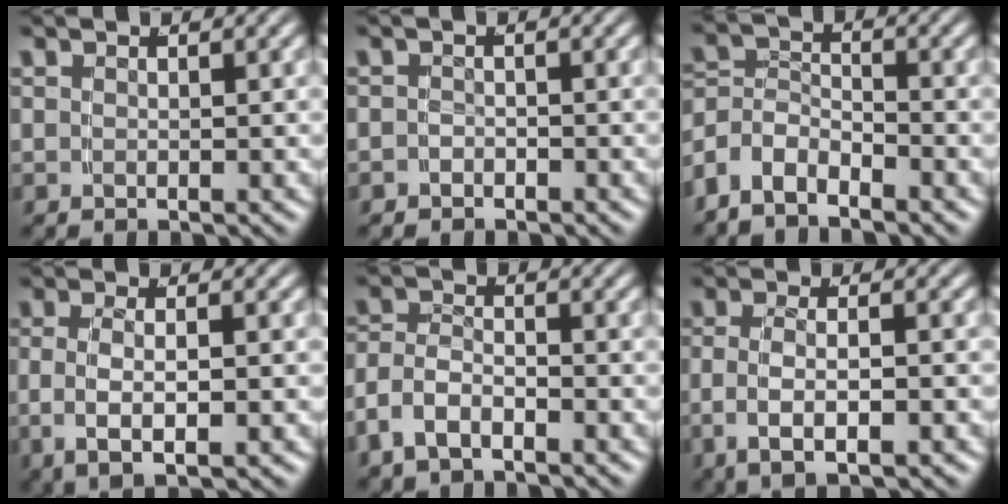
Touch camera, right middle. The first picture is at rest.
{"total": 1.2, "force": [-1.1, 0.4, -0.2], "torque": [0.002, -0.013, -0.014]}
{"total": 5.3, "force": [-2.8, 4.0, 2.1], "torque": [-0.059, -0.022, -0.049]}
{"total": 4.1, "force": [-0.5, 1.8, 3.7], "torque": [-0.075, -0.010, -0.001]}
{"total": 4.1, "force": [-2.0, 2.8, 2.3], "torque": [-0.062, -0.017, -0.030]}
{"total": 4.0, "force": [-1.0, 1.6, 3.5], "torque": [-0.071, -0.008, -0.011]}